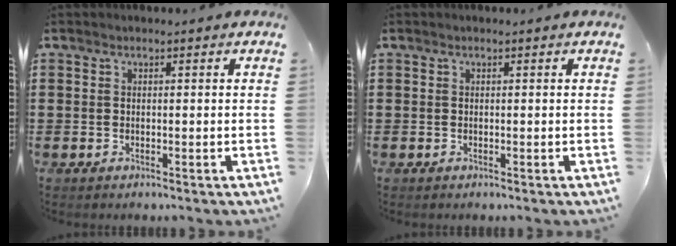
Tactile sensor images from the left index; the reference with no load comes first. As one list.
[{"total": 0.0}]